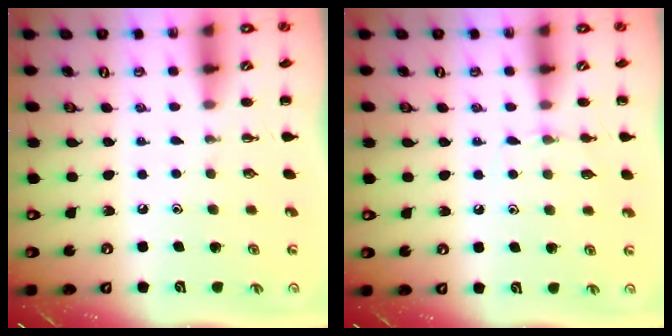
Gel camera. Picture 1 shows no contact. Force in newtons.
{"total": 4.7, "press": 4.4, "slide": 1.5}